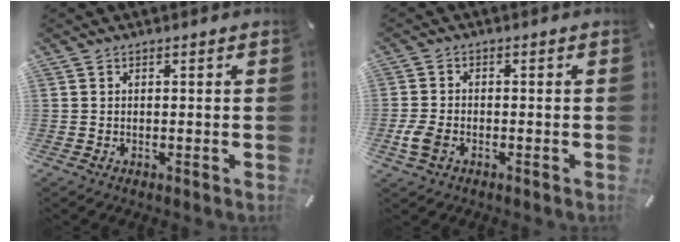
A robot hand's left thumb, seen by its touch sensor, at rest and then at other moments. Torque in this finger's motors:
{"motor_torque": [0.17, 0.08, 0.12, -0.24, 0.17]}